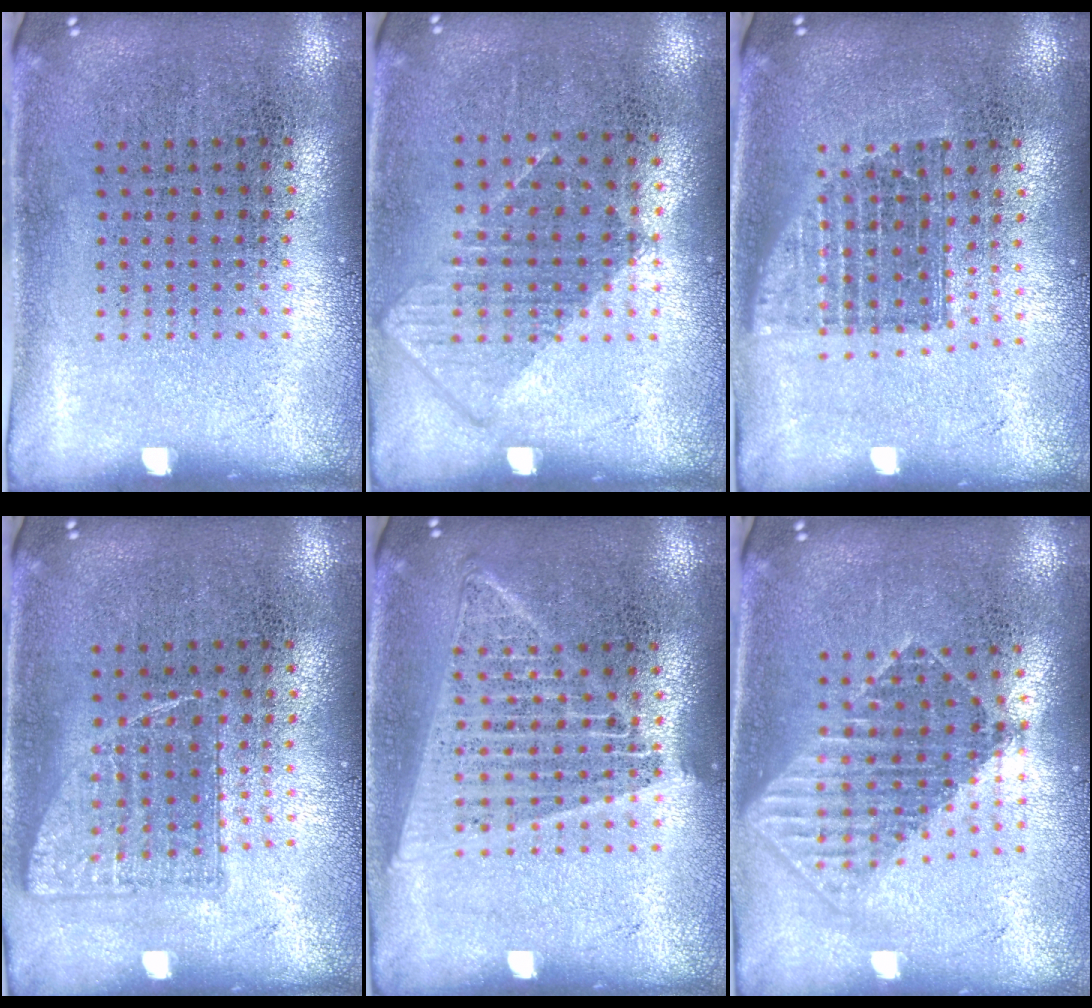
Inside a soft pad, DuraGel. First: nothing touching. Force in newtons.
{"total": 0.8, "press": 0.7, "slide": 0.3}
{"total": 1.4, "press": 1.1, "slide": 0.8}
{"total": 0.8, "press": 0.8, "slide": 0.1}
{"total": 1.5, "press": 1.4, "slide": 0.7}
{"total": 1.7, "press": 1.4, "slide": 1.1}